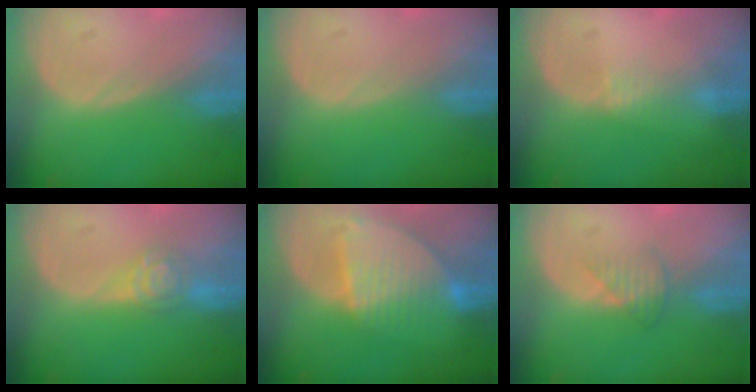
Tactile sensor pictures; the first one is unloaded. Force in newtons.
{"total": 0.0}
{"total": 1.3, "press": 1.1, "slide": 0.8}
{"total": 4.2, "press": 4.1, "slide": 0.6}
{"total": 8.5, "press": 7.5, "slide": 4.0}
{"total": 2.7, "press": 2.6, "slide": 0.7}